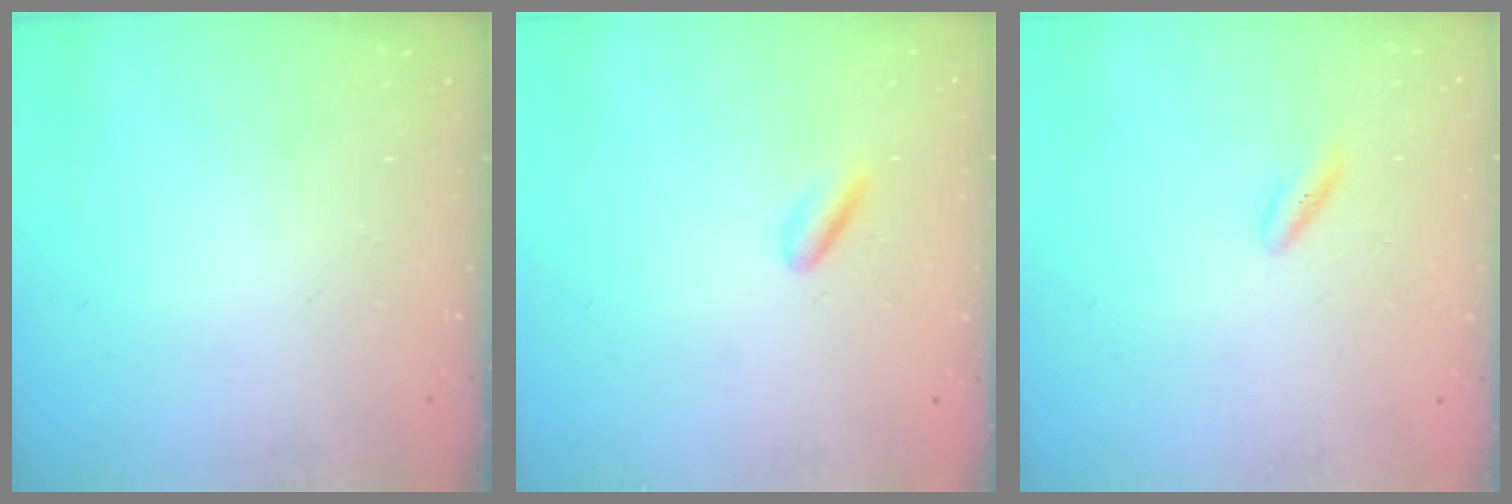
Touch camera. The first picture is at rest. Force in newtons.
{"total": 2.4, "press": 2.2, "slide": 0.8}
{"total": 1.9, "press": 1.6, "slide": 1.0}